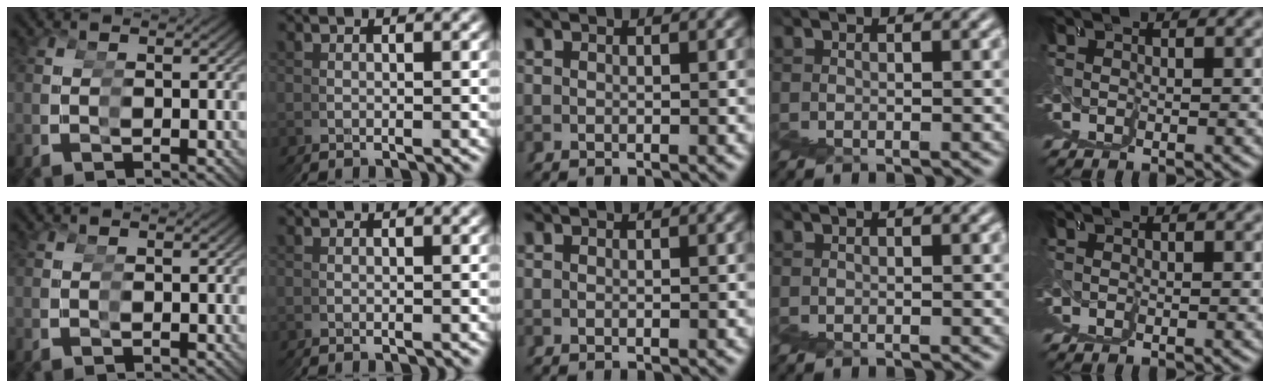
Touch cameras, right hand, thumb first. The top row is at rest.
{}